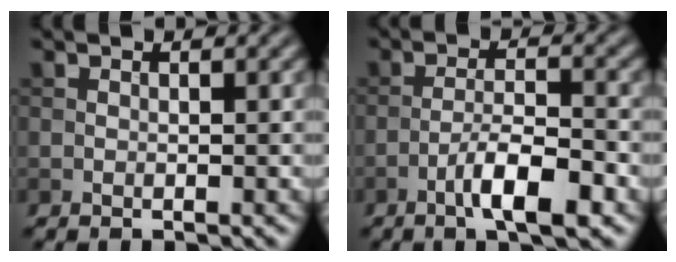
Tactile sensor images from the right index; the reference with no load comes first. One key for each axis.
{"total": 5.4, "fx": -2.9, "fy": 1.3, "fz": 4.5, "tx": -0.077, "ty": 0.007, "tz": -0.050}